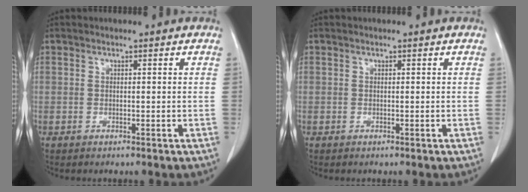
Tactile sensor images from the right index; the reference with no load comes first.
{"total": 0.0}